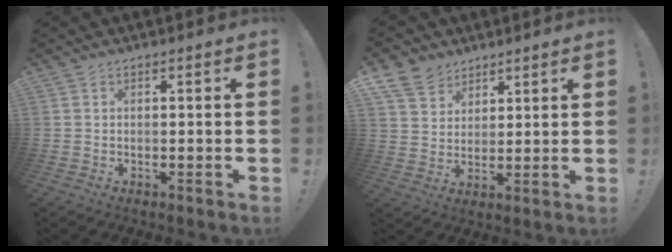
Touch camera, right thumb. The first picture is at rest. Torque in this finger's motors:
{"motor_torque": [0.06, 0.06, 0.13, 0.08, 0.01]}